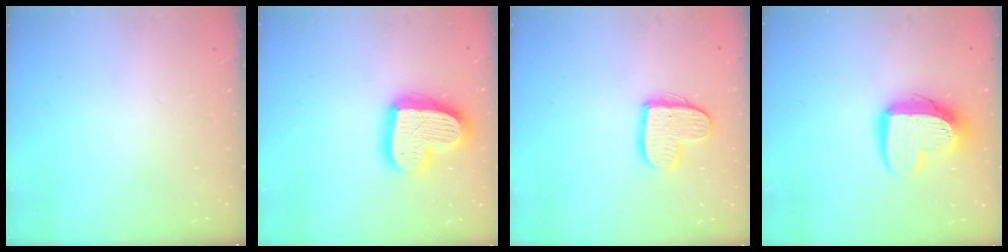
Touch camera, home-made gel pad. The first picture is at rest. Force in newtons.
{"total": 19.4, "press": 19.3, "slide": 1.5}
{"total": 13.4, "press": 13.3, "slide": 1.2}
{"total": 13.2, "press": 13.2, "slide": 1.1}